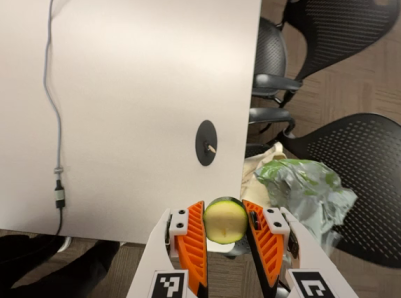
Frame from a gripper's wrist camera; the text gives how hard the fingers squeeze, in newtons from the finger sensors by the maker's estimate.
{"total": 11.1, "left": 11.3, "right": 10.9}